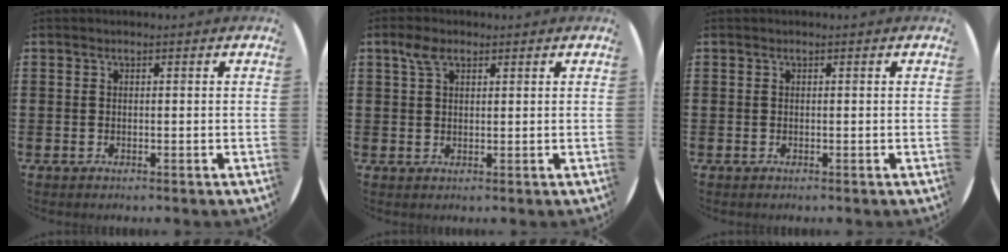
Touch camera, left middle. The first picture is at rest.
{"total": 2.9, "force": [1.9, 1.5, 1.7], "torque": [-0.039, 0.008, 0.034]}
{"total": 0.0}